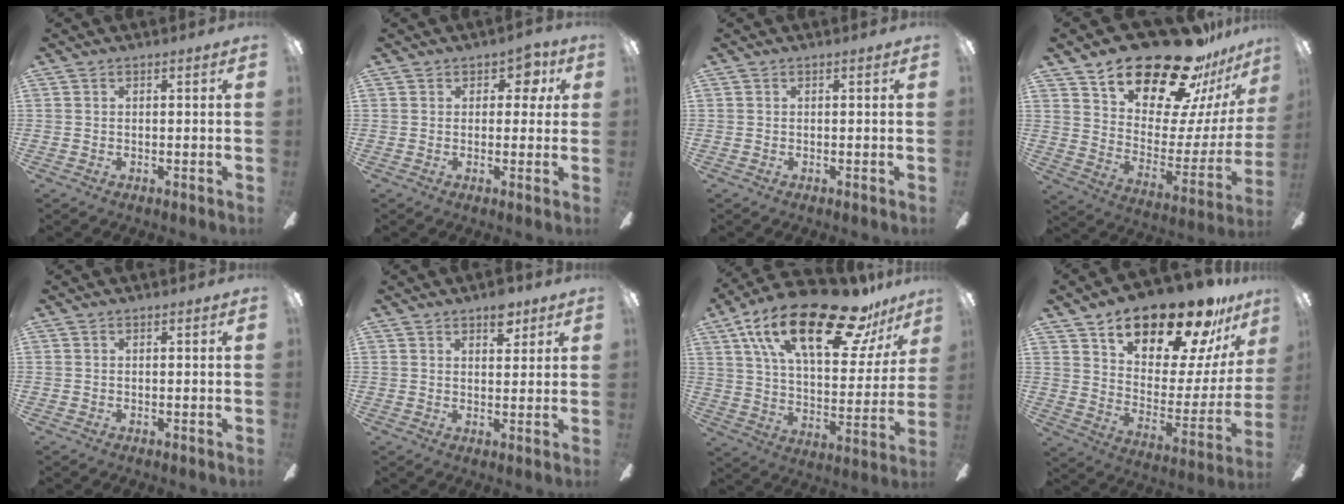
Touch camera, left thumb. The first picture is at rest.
{"total": 4.4, "force": [2.0, 3.0, 2.6], "torque": [-0.025, 0.002, 0.030]}
{"total": 0.0}
{"total": 24.8, "force": [20.0, 9.1, 11.4], "torque": [-0.176, -0.140, 0.350]}
{"total": 0.0}
{"total": 5.6, "force": [4.0, 2.8, 2.8], "torque": [-0.014, -0.021, 0.064]}
{"total": 28.4, "force": [17.4, 11.1, 19.6], "torque": [-0.319, -0.087, 0.288]}
{"total": 21.7, "force": [16.7, 8.5, 11.0], "torque": [-0.174, -0.113, 0.284]}